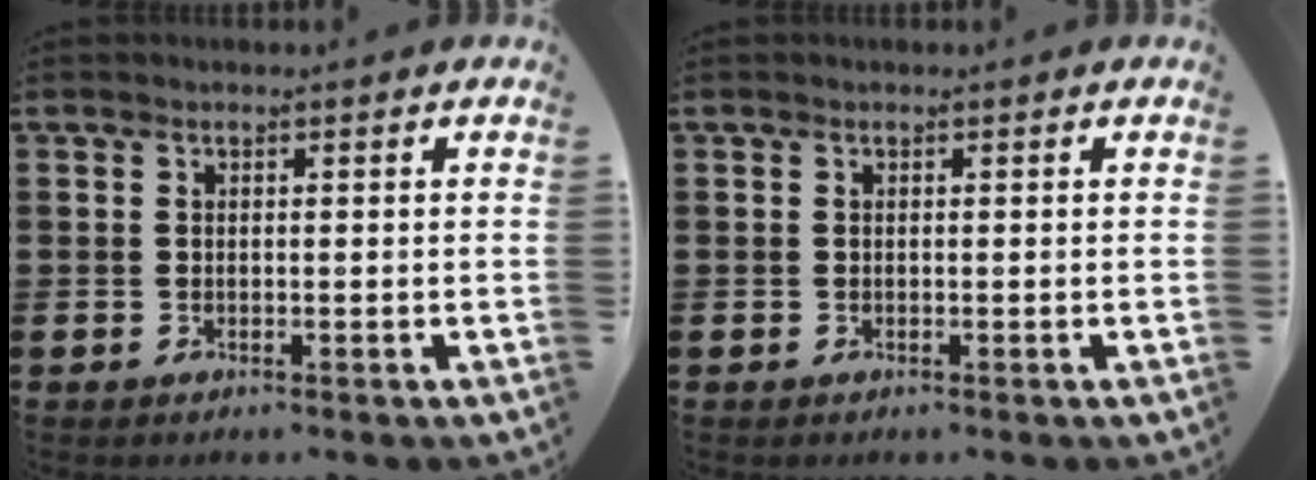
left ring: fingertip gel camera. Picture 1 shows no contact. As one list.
[{"total": 0.0}]